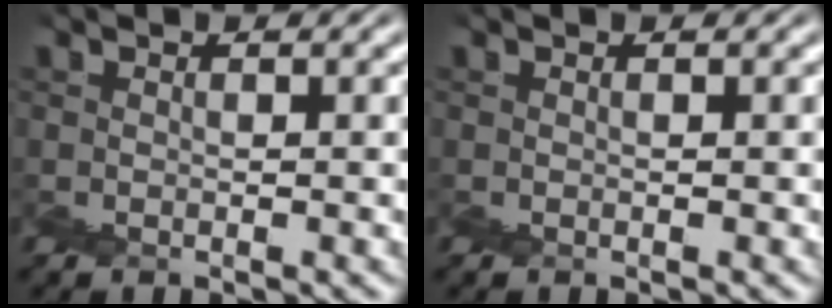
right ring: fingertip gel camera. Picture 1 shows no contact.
{"total": 0.0}